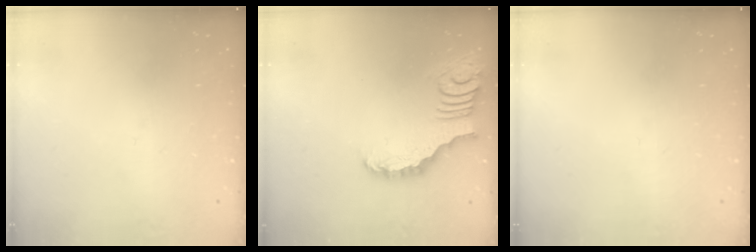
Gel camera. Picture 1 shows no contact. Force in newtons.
{"total": 2.8, "press": 2.7, "slide": 0.5}
{"total": 0.0}